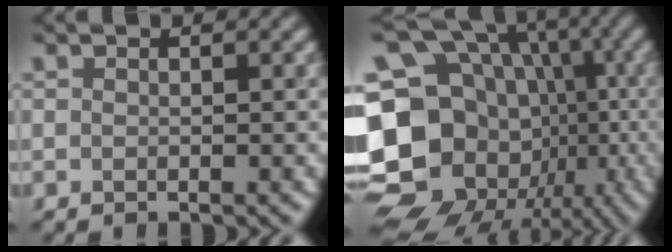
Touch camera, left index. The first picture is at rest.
{"total": 21.7, "force": [-3.6, 18.9, 9.9], "torque": [-0.174, 0.016, -0.082]}